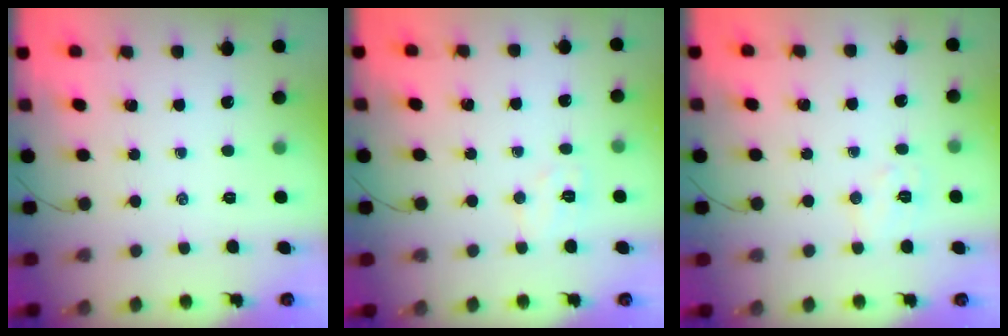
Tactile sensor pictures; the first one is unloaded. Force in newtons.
{"total": 5.8, "press": 5.7, "slide": 1.1}
{"total": 5.6, "press": 5.5, "slide": 1.1}